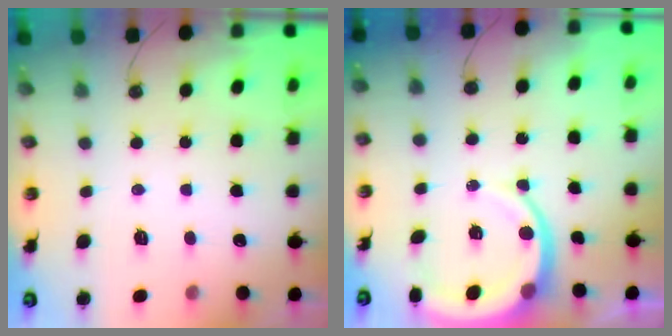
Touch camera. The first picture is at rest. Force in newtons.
{"total": 10.3, "press": 10.2, "slide": 1.2}